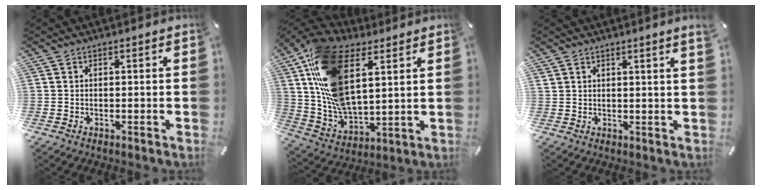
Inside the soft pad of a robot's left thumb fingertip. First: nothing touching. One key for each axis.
{"total": 21.8, "fx": 9.2, "fy": 12.6, "fz": 15.2, "tx": -0.331, "ty": -0.038, "tz": 0.162}
{"total": 1.8, "fx": 1.5, "fy": -0.2, "fz": 1.0, "tx": -0.020, "ty": -0.003, "tz": 0.027}